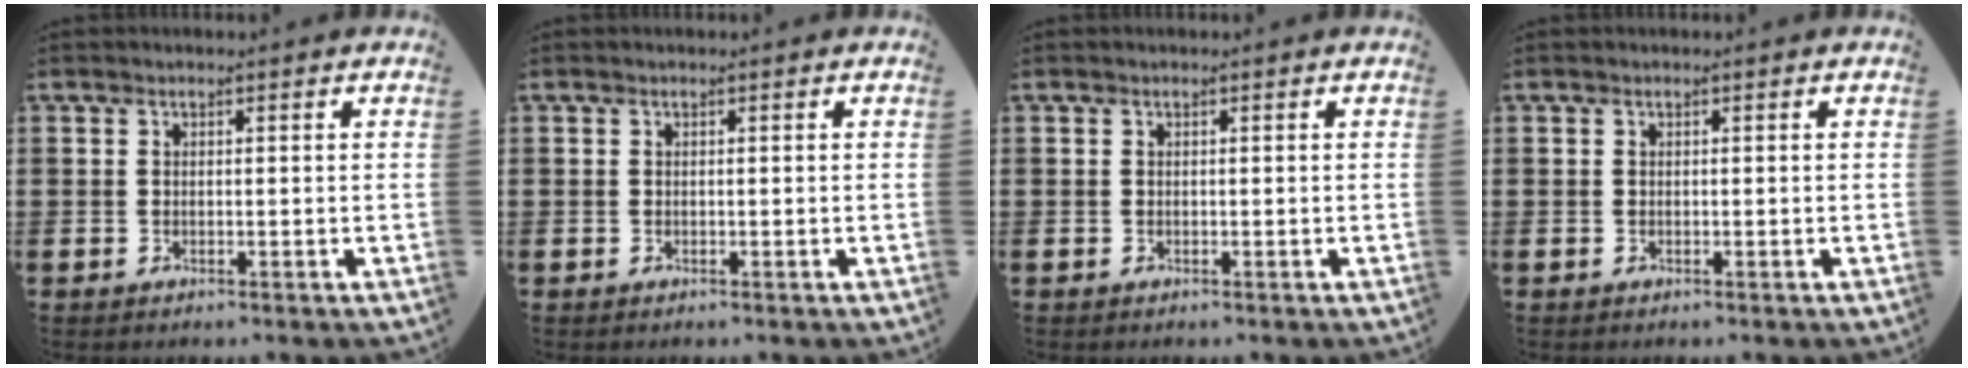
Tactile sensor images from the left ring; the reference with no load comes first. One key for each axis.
{"total": 0.0}
{"total": 0.0}
{"total": 0.0}